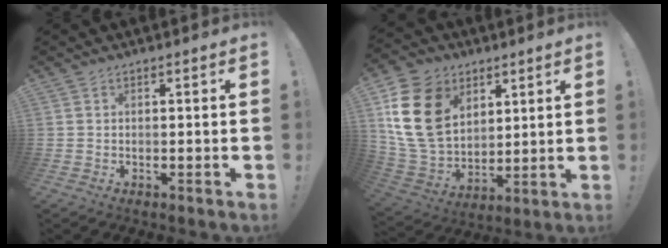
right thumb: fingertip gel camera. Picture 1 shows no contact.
{"total": 19.7, "force": [7.1, 14.6, 11.2], "torque": [-0.211, -0.028, 0.136]}